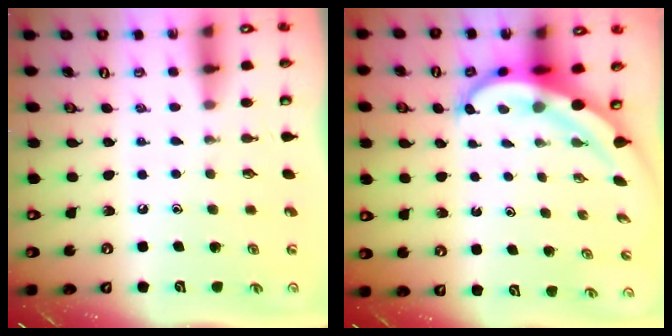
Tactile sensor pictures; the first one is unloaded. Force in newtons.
{"total": 5.7, "press": 5.5, "slide": 1.6}